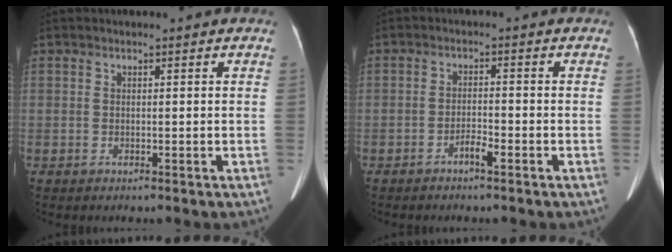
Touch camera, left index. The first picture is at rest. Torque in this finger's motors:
{"motor_torque": [-0.05, 0.05, 0.00, 0.00]}